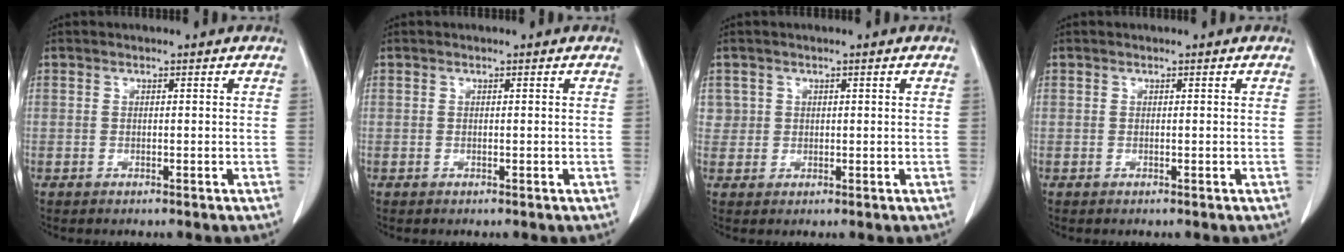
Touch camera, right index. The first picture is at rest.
{"total": 0.0}
{"total": 2.1, "force": [0.7, 2.0, -0.2], "torque": [0.021, 0.002, 0.007]}
{"total": 0.0}